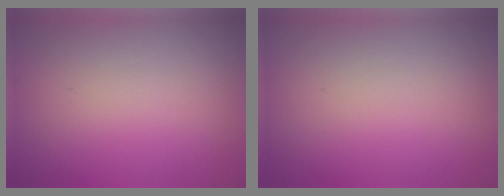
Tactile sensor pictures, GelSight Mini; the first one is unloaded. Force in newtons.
{"total": 0.0}